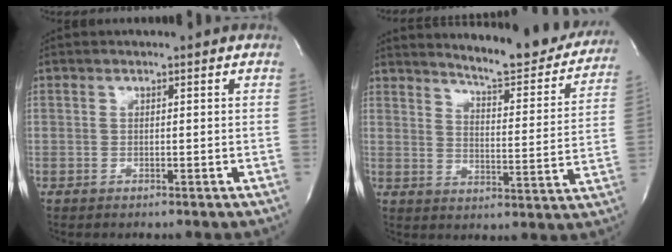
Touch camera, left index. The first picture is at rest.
{"total": 17.8, "force": [16.5, 2.4, 6.0], "torque": [-0.074, -0.059, 0.201]}